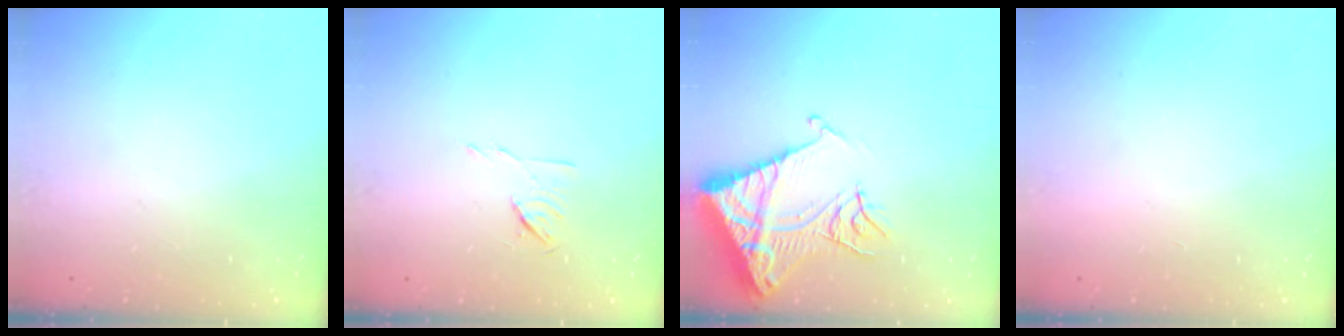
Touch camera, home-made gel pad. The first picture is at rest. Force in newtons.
{"total": 5.8, "press": 5.7, "slide": 1.2}
{"total": 15.7, "press": 15.6, "slide": 1.7}
{"total": 1.5, "press": 1.5, "slide": 0.1}